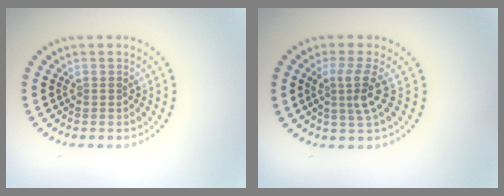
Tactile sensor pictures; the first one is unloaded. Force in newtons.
{"total": 2.8, "press": 2.1, "slide": 1.9}